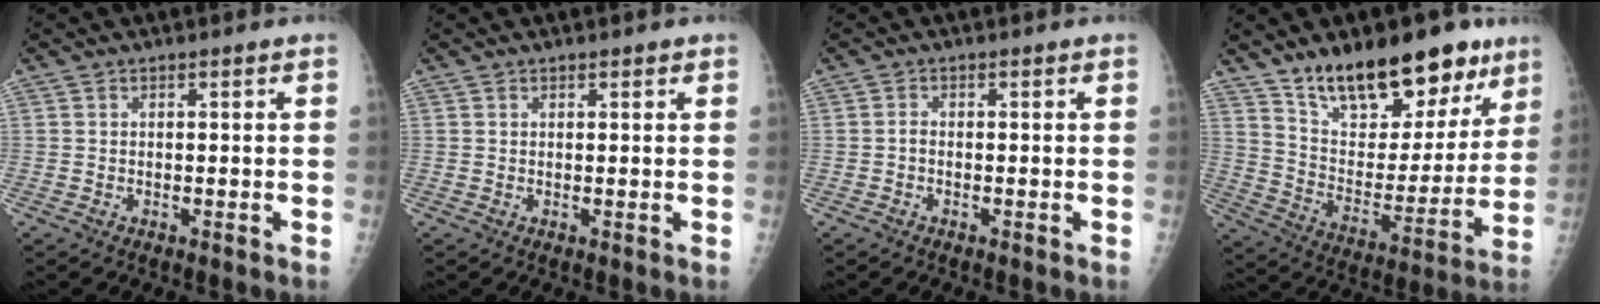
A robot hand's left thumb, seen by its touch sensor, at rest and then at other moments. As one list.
[{"total": 0.9, "force": [0.7, 0.5, 0.3], "torque": [0.004, -0.003, 0.005]}, {"total": 0.8, "force": [-0.2, 0.5, 0.6], "torque": [-0.005, 0.002, -0.009]}, {"total": 22.7, "force": [15.6, 10.6, 12.7], "torque": [-0.142, -0.076, 0.250]}]